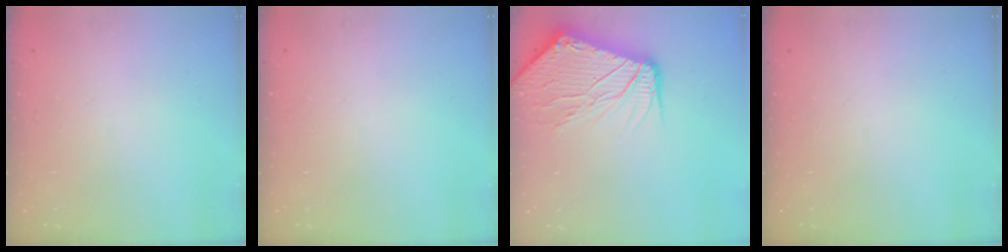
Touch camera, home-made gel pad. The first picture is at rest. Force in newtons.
{"total": 0.0}
{"total": 15.8, "press": 15.7, "slide": 2.1}
{"total": 0.0}